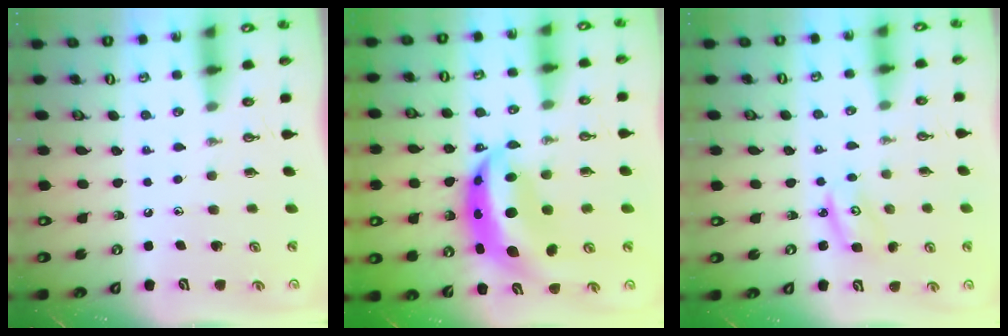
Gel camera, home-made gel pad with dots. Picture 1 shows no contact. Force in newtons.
{"total": 12.9, "press": 12.9, "slide": 1.1}
{"total": 3.5, "press": 3.5, "slide": 0.2}